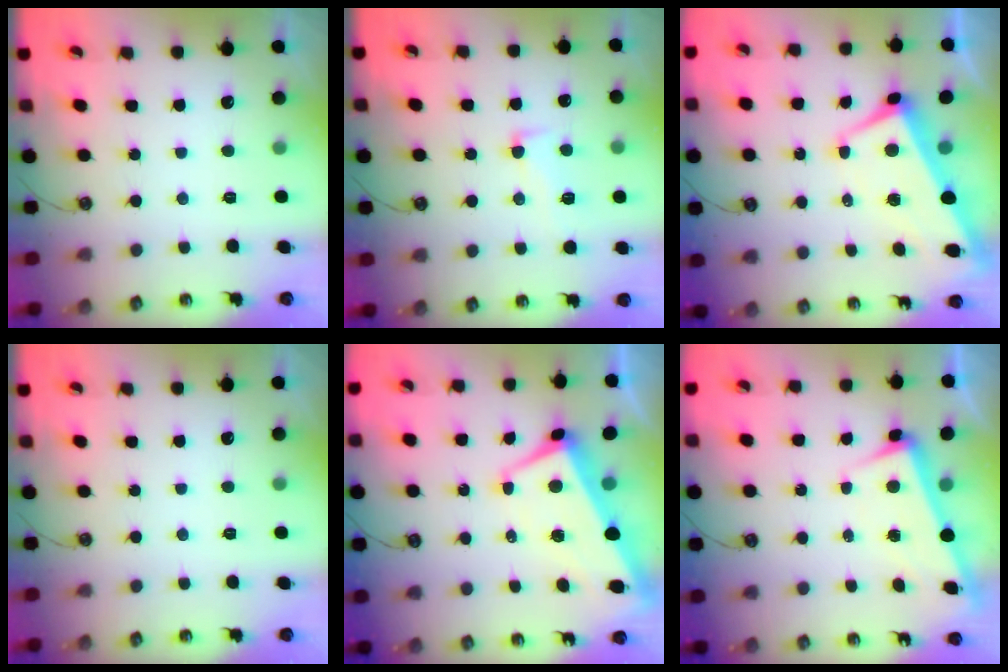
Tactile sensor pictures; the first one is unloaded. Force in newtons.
{"total": 2.1, "press": 1.2, "slide": 1.8}
{"total": 1.6, "press": 0.8, "slide": 1.4}
{"total": 0.0}
{"total": 1.7, "press": 1.1, "slide": 1.3}
{"total": 3.1, "press": 3.0, "slide": 1.0}